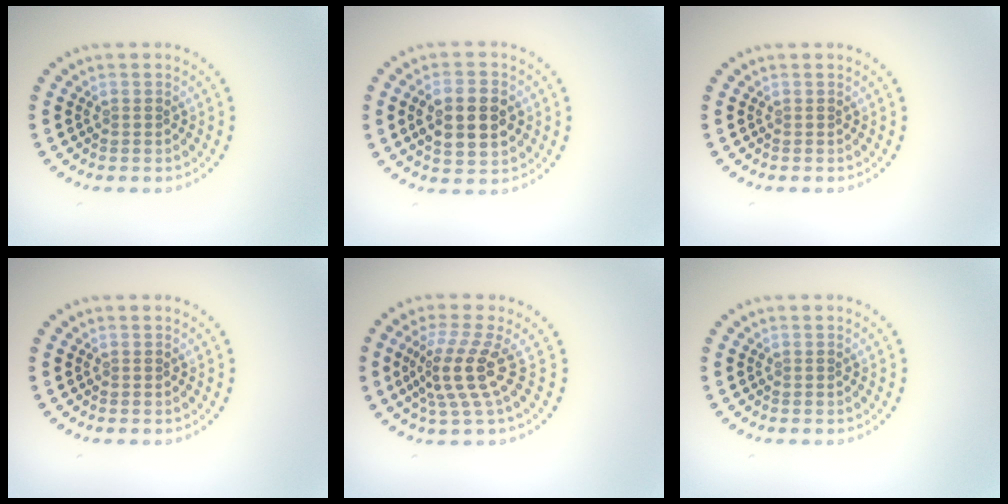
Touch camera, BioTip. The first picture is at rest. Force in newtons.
{"total": 5.3, "press": 5.2, "slide": 0.4}
{"total": 0.0}
{"total": 0.0}
{"total": 4.1, "press": 2.8, "slide": 2.9}
{"total": 0.0}